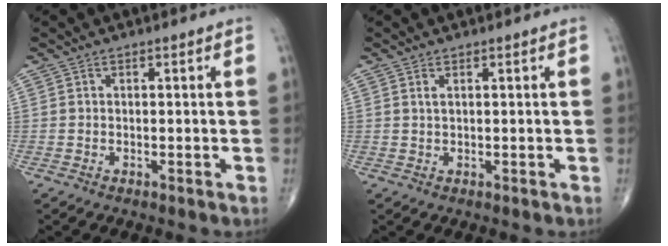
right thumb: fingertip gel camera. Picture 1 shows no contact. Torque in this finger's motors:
{"motor_torque": [-0.27, 0.06, -0.14, -0.26, 0.00]}